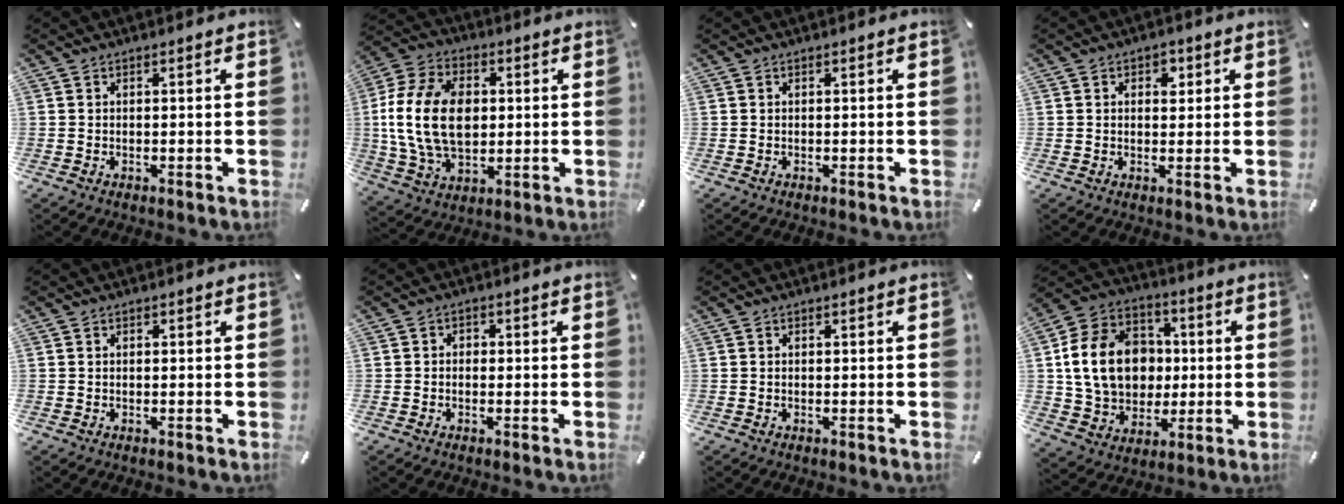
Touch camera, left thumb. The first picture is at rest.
{"total": 17.4, "force": [0.7, 12.4, 12.1], "torque": [-0.272, 0.010, 0.011]}
{"total": 0.0}
{"total": 2.9, "force": [1.0, 2.2, 1.5], "torque": [-0.002, -0.005, 0.007]}
{"total": 0.5, "force": [0.1, 0.4, 0.3], "torque": [-0.005, 0.003, 0.000]}
{"total": 1.5, "force": [-0.7, 1.2, 0.5], "torque": [-0.008, 0.007, -0.016]}
{"total": 0.0}
{"total": 18.1, "force": [1.0, 15.1, 9.8], "torque": [-0.198, 0.021, 0.026]}